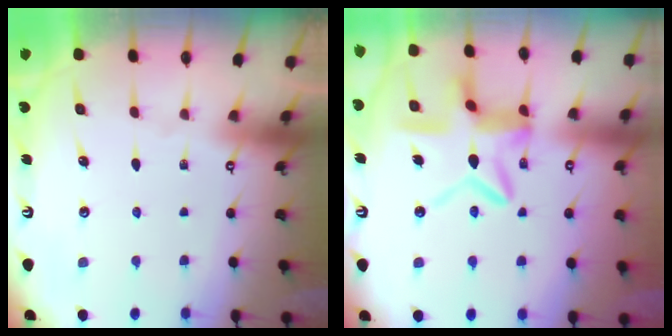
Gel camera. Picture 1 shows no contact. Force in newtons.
{"total": 12.2, "press": 12.1, "slide": 1.4}